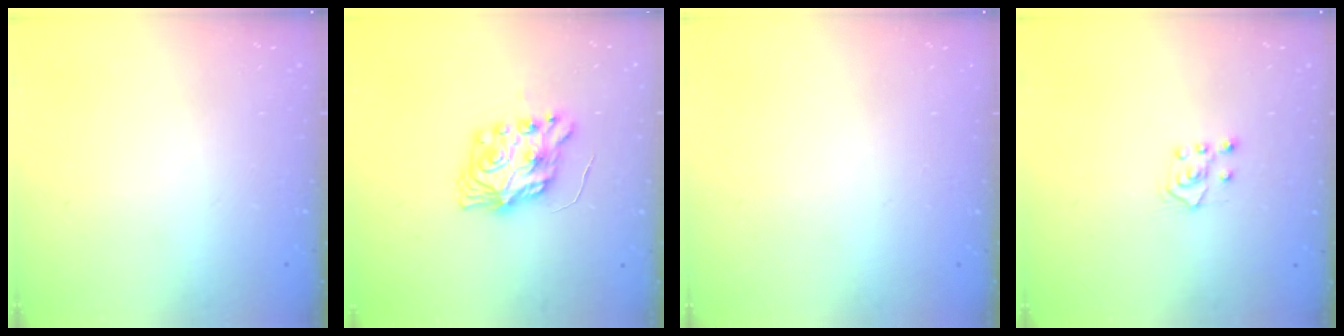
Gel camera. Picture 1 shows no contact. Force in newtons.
{"total": 8.6, "press": 8.6, "slide": 1.0}
{"total": 0.0}
{"total": 5.5, "press": 5.5, "slide": 0.4}